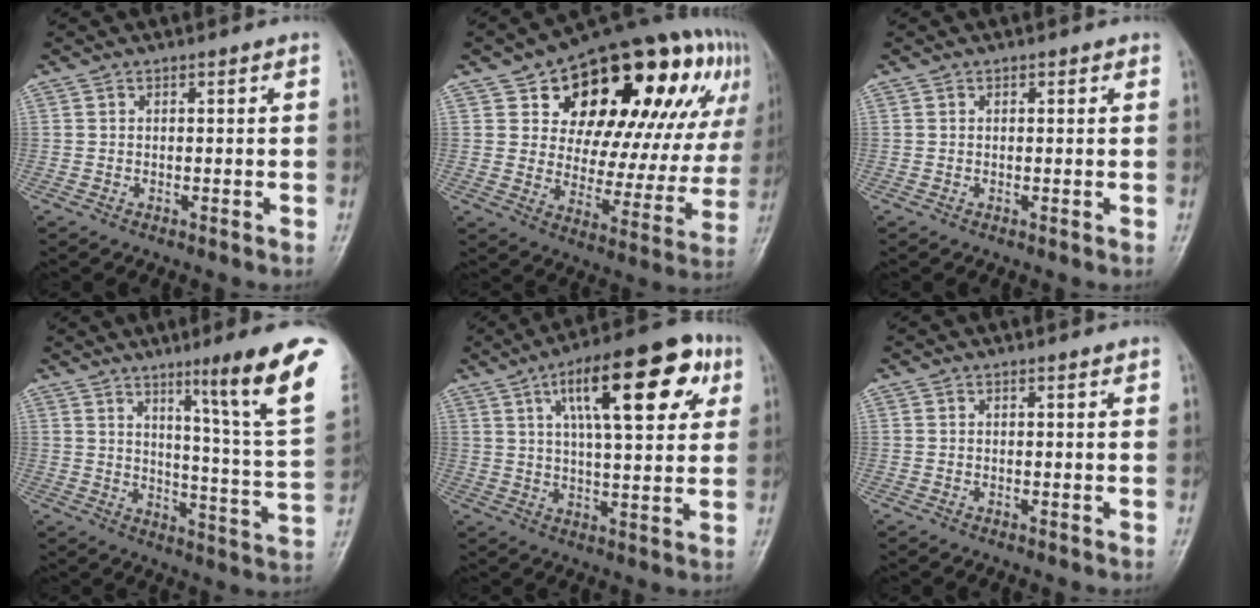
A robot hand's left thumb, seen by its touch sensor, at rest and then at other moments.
{"total": 30.3, "force": [13.3, 15.4, 22.4], "torque": [-0.272, 0.018, 0.202]}
{"total": 0.8, "force": [0.4, 0.6, 0.4], "torque": [0.003, -0.001, 0.002]}
{"total": 18.2, "force": [10.4, 0.0, 15.0], "torque": [-0.186, -0.065, 0.145]}
{"total": 19.6, "force": [8.0, 7.0, 16.5], "torque": [-0.213, 0.001, 0.115]}
{"total": 1.3, "force": [1.1, 0.4, 0.6], "torque": [-0.003, -0.002, 0.013]}